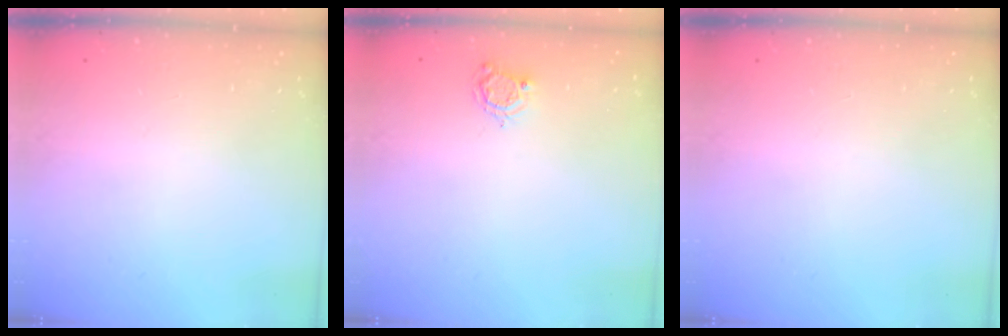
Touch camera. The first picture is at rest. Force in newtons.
{"total": 5.1, "press": 5.1, "slide": 0.2}
{"total": 0.0}